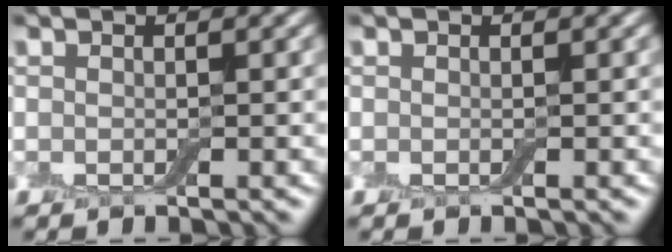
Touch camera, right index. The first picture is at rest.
{"total": 0.0}